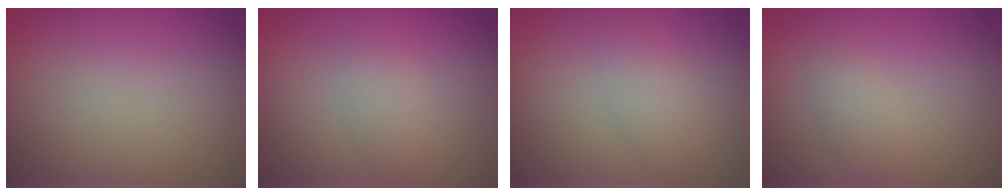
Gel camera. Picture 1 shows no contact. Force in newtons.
{"total": 1.8, "press": 1.8, "slide": 0.1}
{"total": 2.2, "press": 2.2, "slide": 0.1}
{"total": 1.7, "press": 1.7, "slide": 0.1}